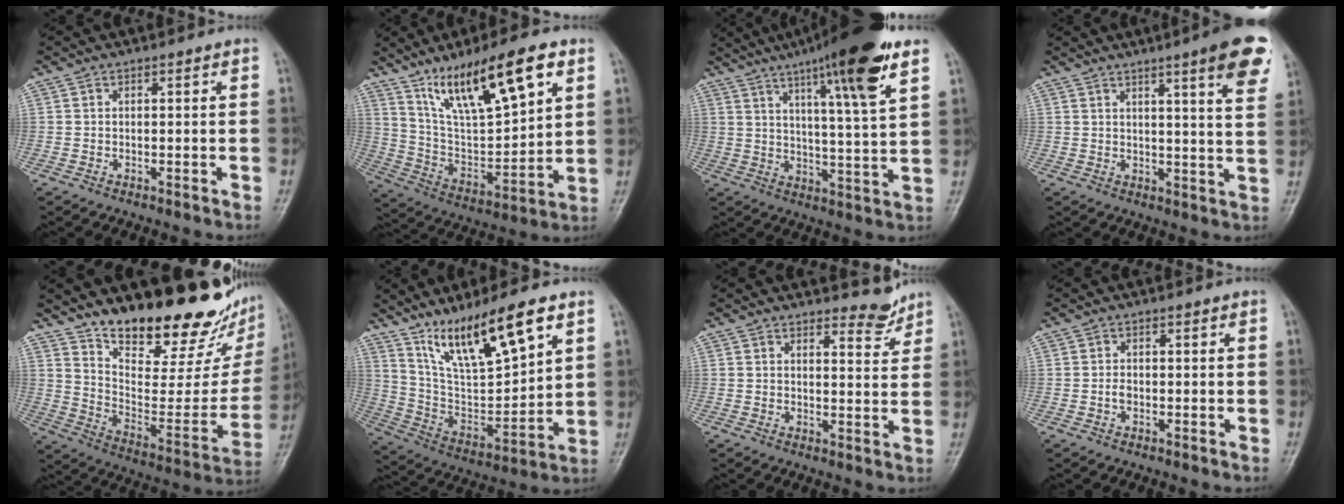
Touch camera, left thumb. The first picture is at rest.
{"total": 19.4, "force": [10.9, 5.5, 15.0], "torque": [-0.232, -0.035, 0.208]}
{"total": 17.8, "force": [10.3, 1.6, 14.4], "torque": [-0.215, -0.036, 0.156]}
{"total": 12.0, "force": [6.8, 1.3, 9.8], "torque": [-0.111, -0.030, 0.079]}
{"total": 26.6, "force": [20.3, 9.0, 14.7], "torque": [-0.184, -0.117, 0.301]}
{"total": 17.5, "force": [10.9, 4.3, 12.9], "torque": [-0.210, -0.046, 0.216]}
{"total": 3.9, "force": [3.6, 1.3, 0.7], "torque": [0.007, -0.035, 0.049]}
{"total": 1.4, "force": [-0.4, 1.0, 1.0], "torque": [-0.014, 0.007, -0.009]}